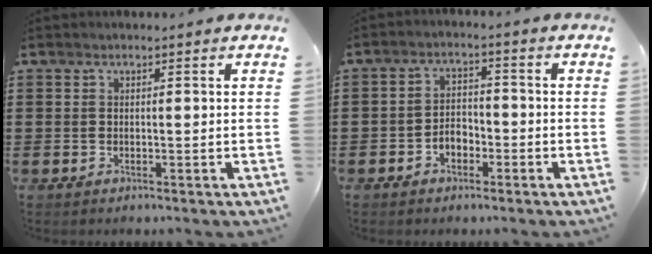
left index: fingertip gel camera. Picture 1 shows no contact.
{"total": 2.9, "force": [-1.9, 1.7, 1.4], "torque": [-0.030, 0.007, -0.040]}